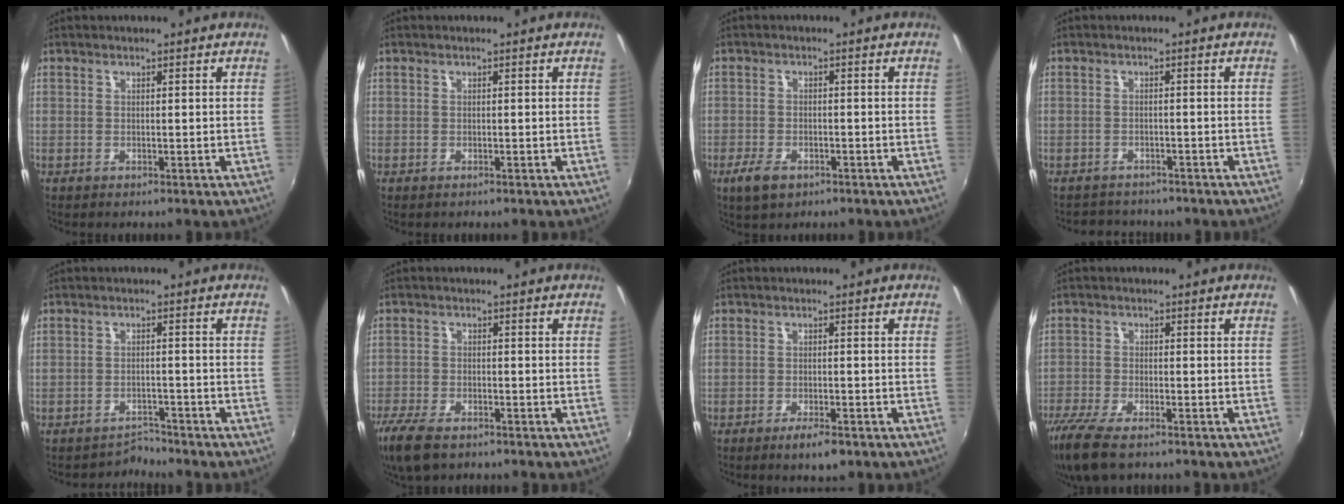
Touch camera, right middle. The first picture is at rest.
{"total": 0.0}
{"total": 4.9, "force": [-3.0, 2.4, 3.1], "torque": [-0.079, -0.010, -0.052]}
{"total": 5.3, "force": [-4.8, 2.0, 1.0], "torque": [-0.029, -0.004, -0.070]}
{"total": 2.8, "force": [-2.6, 0.5, -0.8], "torque": [0.013, 0.008, -0.043]}
{"total": 8.8, "force": [-6.3, 3.5, 5.0], "torque": [-0.135, -0.026, -0.121]}
{"total": 3.8, "force": [-2.4, 1.1, 2.7], "torque": [-0.056, -0.005, -0.041]}
{"total": 11.0, "force": [-8.2, 3.3, 6.6], "torque": [-0.159, -0.044, -0.153]}